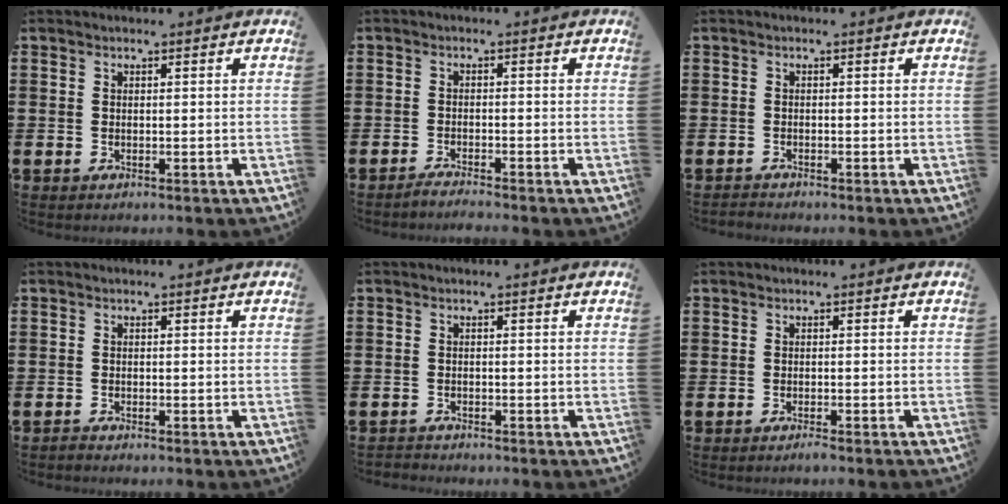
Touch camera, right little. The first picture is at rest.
{"total": 2.1, "force": [-2.1, -0.2, 0.3], "torque": [-0.006, 0.002, -0.042]}
{"total": 0.6, "force": [-0.6, 0.0, -0.1], "torque": [0.000, -0.002, -0.013]}
{"total": 0.5, "force": [-0.5, 0.0, 0.0], "torque": [-0.001, -0.003, -0.010]}
{"total": 0.8, "force": [-0.8, 0.1, -0.1], "torque": [0.000, 0.001, -0.017]}
{"total": 0.8, "force": [-0.7, -0.1, 0.4], "torque": [-0.007, -0.004, -0.013]}